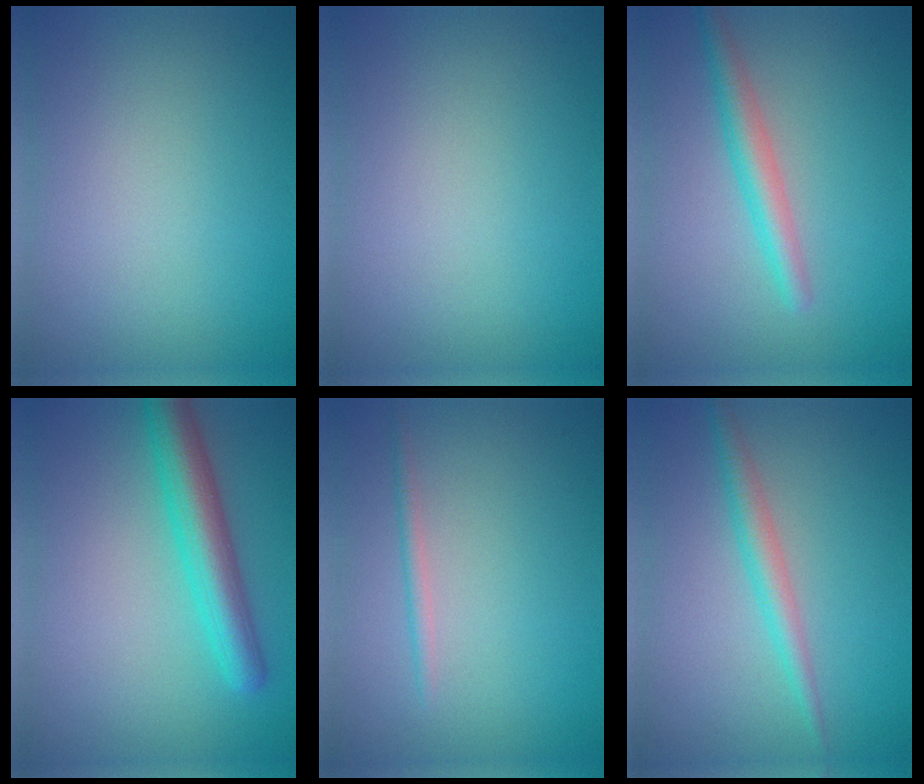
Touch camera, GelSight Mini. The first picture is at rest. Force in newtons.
{"total": 0.0}
{"total": 2.8, "press": 2.8, "slide": 0.1}
{"total": 5.1, "press": 5.1, "slide": 0.2}
{"total": 1.1, "press": 1.1, "slide": 0.1}
{"total": 2.3, "press": 2.3, "slide": 0.1}